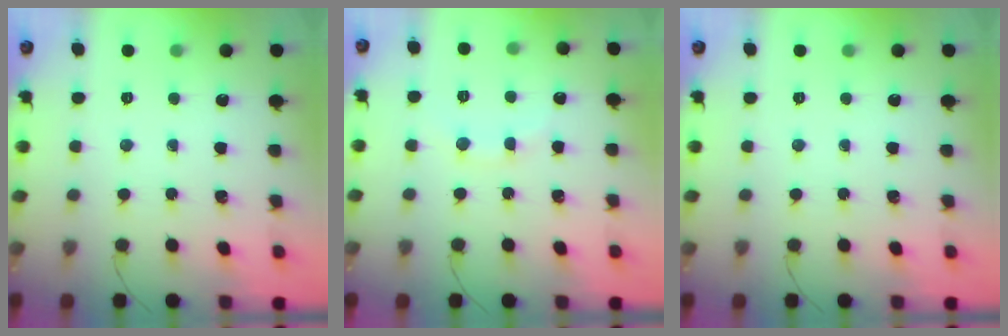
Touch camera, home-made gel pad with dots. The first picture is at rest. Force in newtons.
{"total": 6.6, "press": 6.4, "slide": 1.5}
{"total": 0.0}